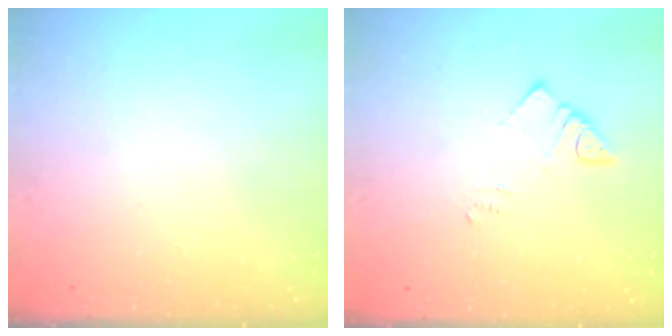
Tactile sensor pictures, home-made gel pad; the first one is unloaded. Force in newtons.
{"total": 3.8, "press": 3.7, "slide": 0.5}